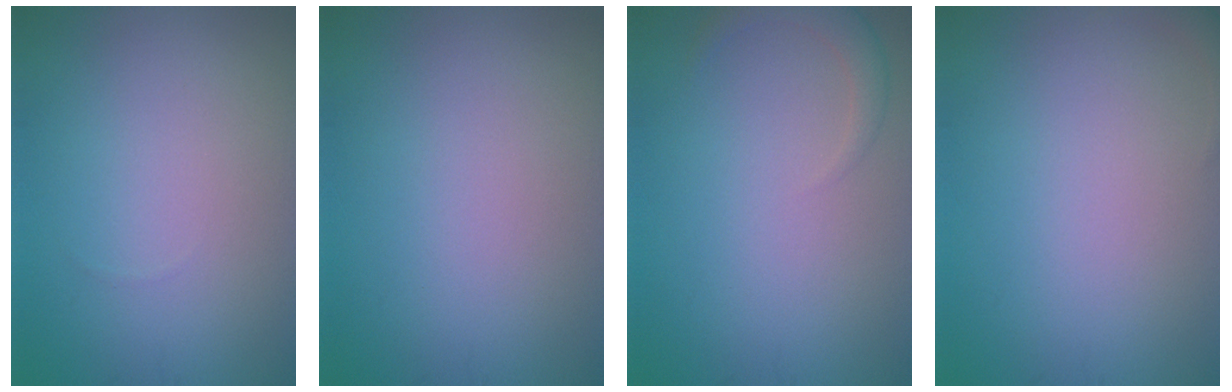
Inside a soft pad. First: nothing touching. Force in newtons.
{"total": 0.0}
{"total": 1.8, "press": 1.8, "slide": 0.1}
{"total": 1.1, "press": 1.1, "slide": 0.1}